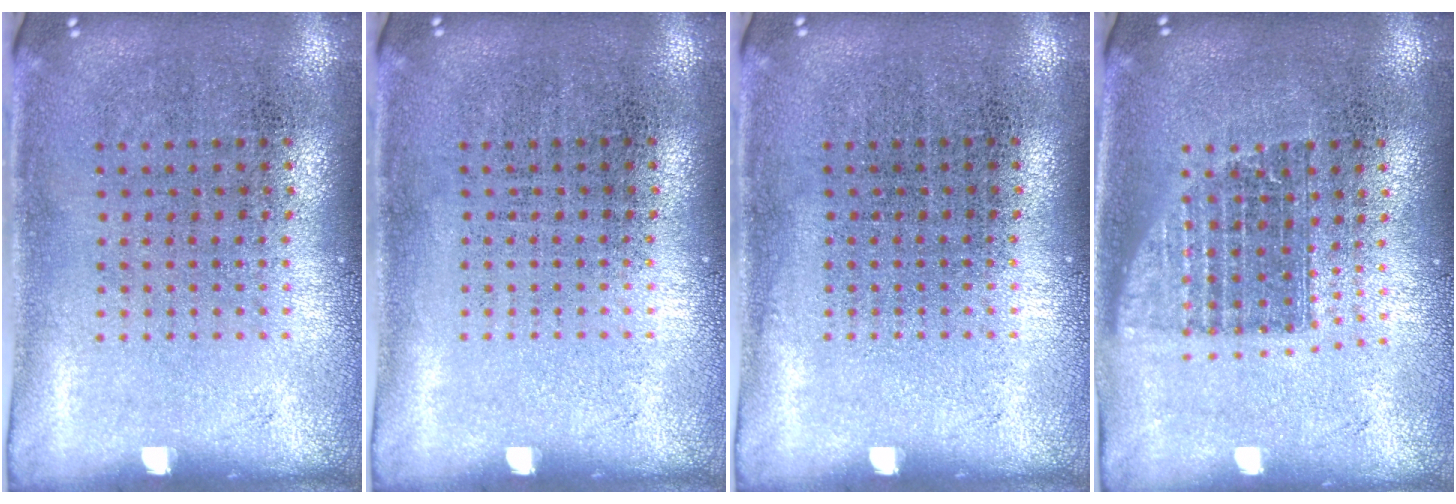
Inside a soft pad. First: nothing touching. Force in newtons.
{"total": 0.0}
{"total": 0.0}
{"total": 1.3, "press": 1.1, "slide": 0.7}